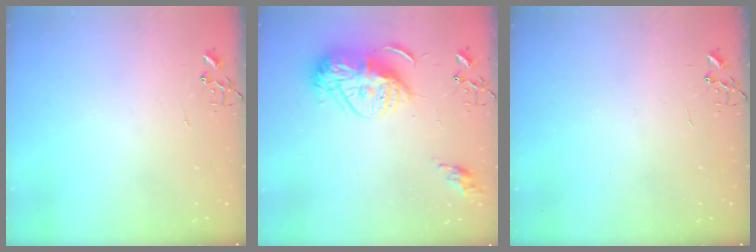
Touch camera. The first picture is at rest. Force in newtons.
{"total": 15.5, "press": 15.4, "slide": 1.4}
{"total": 0.0}